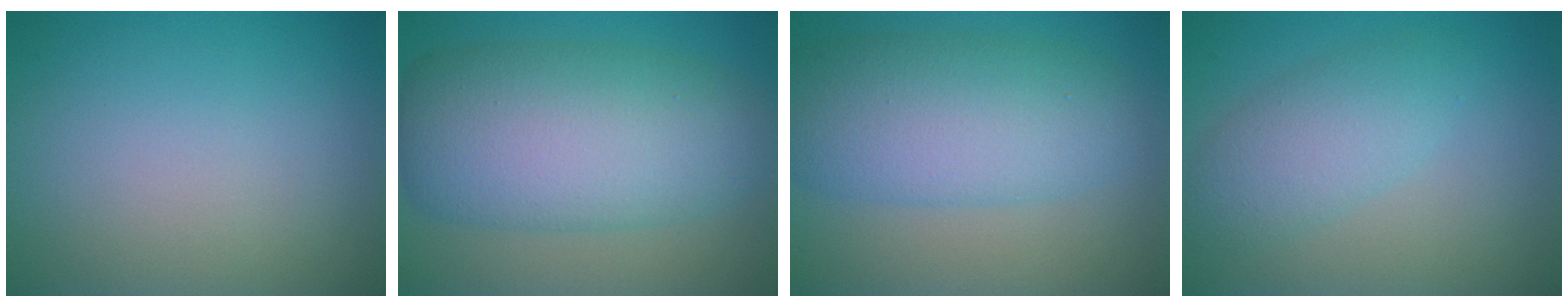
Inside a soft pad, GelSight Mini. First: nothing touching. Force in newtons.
{"total": 10.8, "press": 10.8, "slide": 0.2}
{"total": 7.9, "press": 7.9, "slide": 0.4}
{"total": 3.8, "press": 3.8, "slide": 0.2}